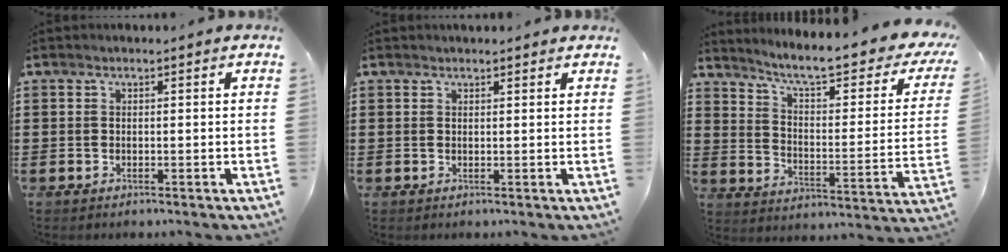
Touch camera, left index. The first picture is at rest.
{"total": 1.1, "force": [1.0, 0.1, 0.2], "torque": [-0.006, 0.000, 0.020]}
{"total": 7.2, "force": [5.6, 0.4, 4.5], "torque": [-0.101, -0.045, 0.084]}